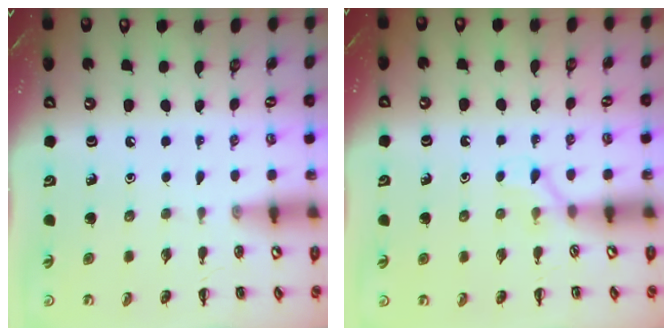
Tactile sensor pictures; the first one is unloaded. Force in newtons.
{"total": 2.6, "press": 2.5, "slide": 0.9}